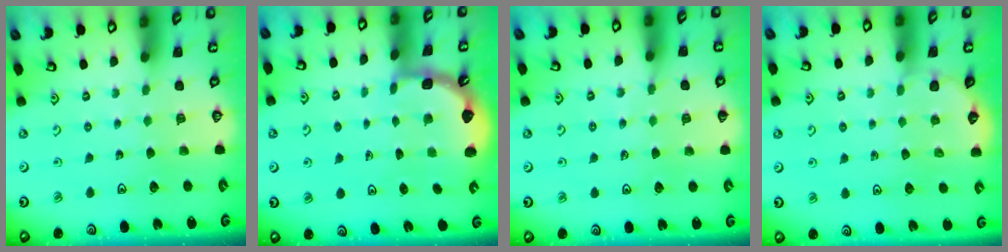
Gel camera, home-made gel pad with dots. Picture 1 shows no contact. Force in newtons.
{"total": 1.9, "press": 1.9, "slide": 0.2}
{"total": 5.1, "press": 5.0, "slide": 0.8}
{"total": 3.0, "press": 2.9, "slide": 0.5}